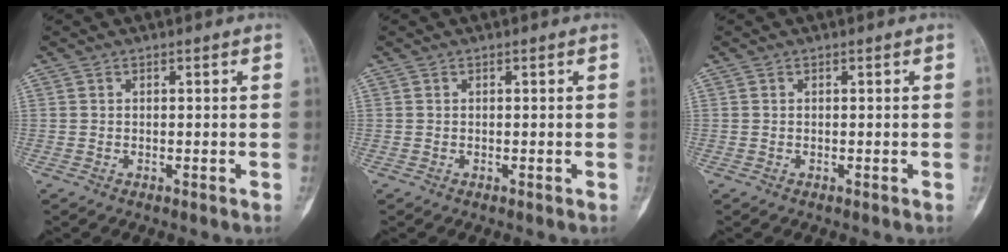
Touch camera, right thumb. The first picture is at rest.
{"total": 0.0}
{"total": 0.0}